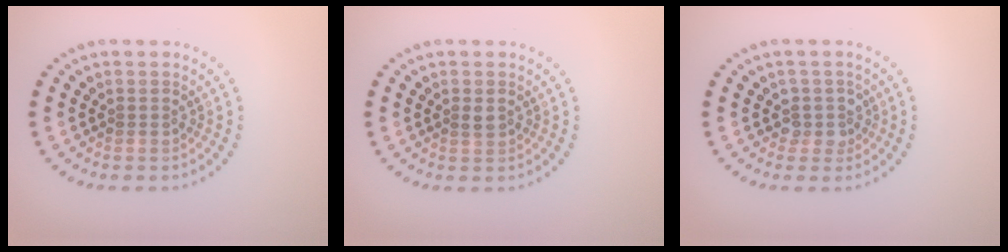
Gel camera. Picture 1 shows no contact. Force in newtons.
{"total": 0.8, "press": 0.8, "slide": 0.1}
{"total": 1.9, "press": 1.5, "slide": 1.1}